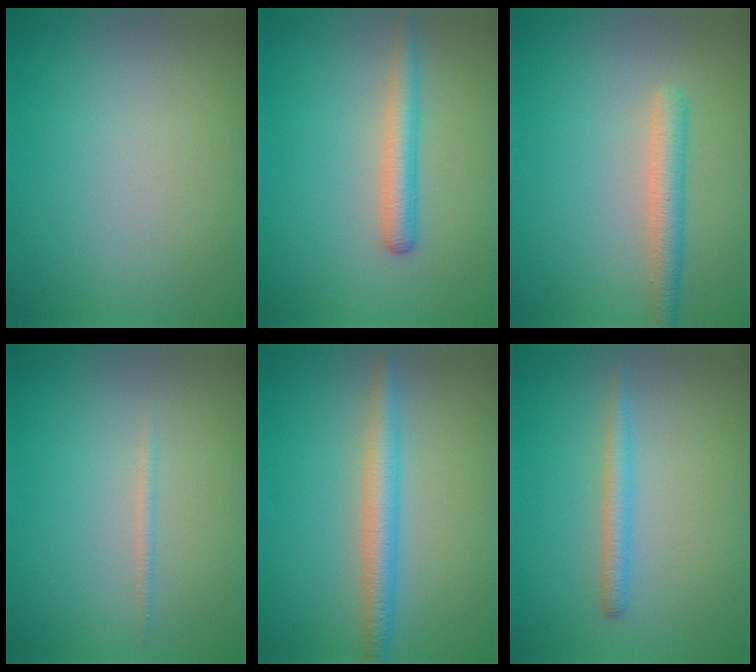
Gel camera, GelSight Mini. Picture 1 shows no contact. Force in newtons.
{"total": 2.5, "press": 2.5, "slide": 0.1}
{"total": 2.6, "press": 2.6, "slide": 0.1}
{"total": 0.7, "press": 0.7, "slide": 0.1}
{"total": 3.1, "press": 3.1, "slide": 0.1}
{"total": 1.7, "press": 1.7, "slide": 0.2}